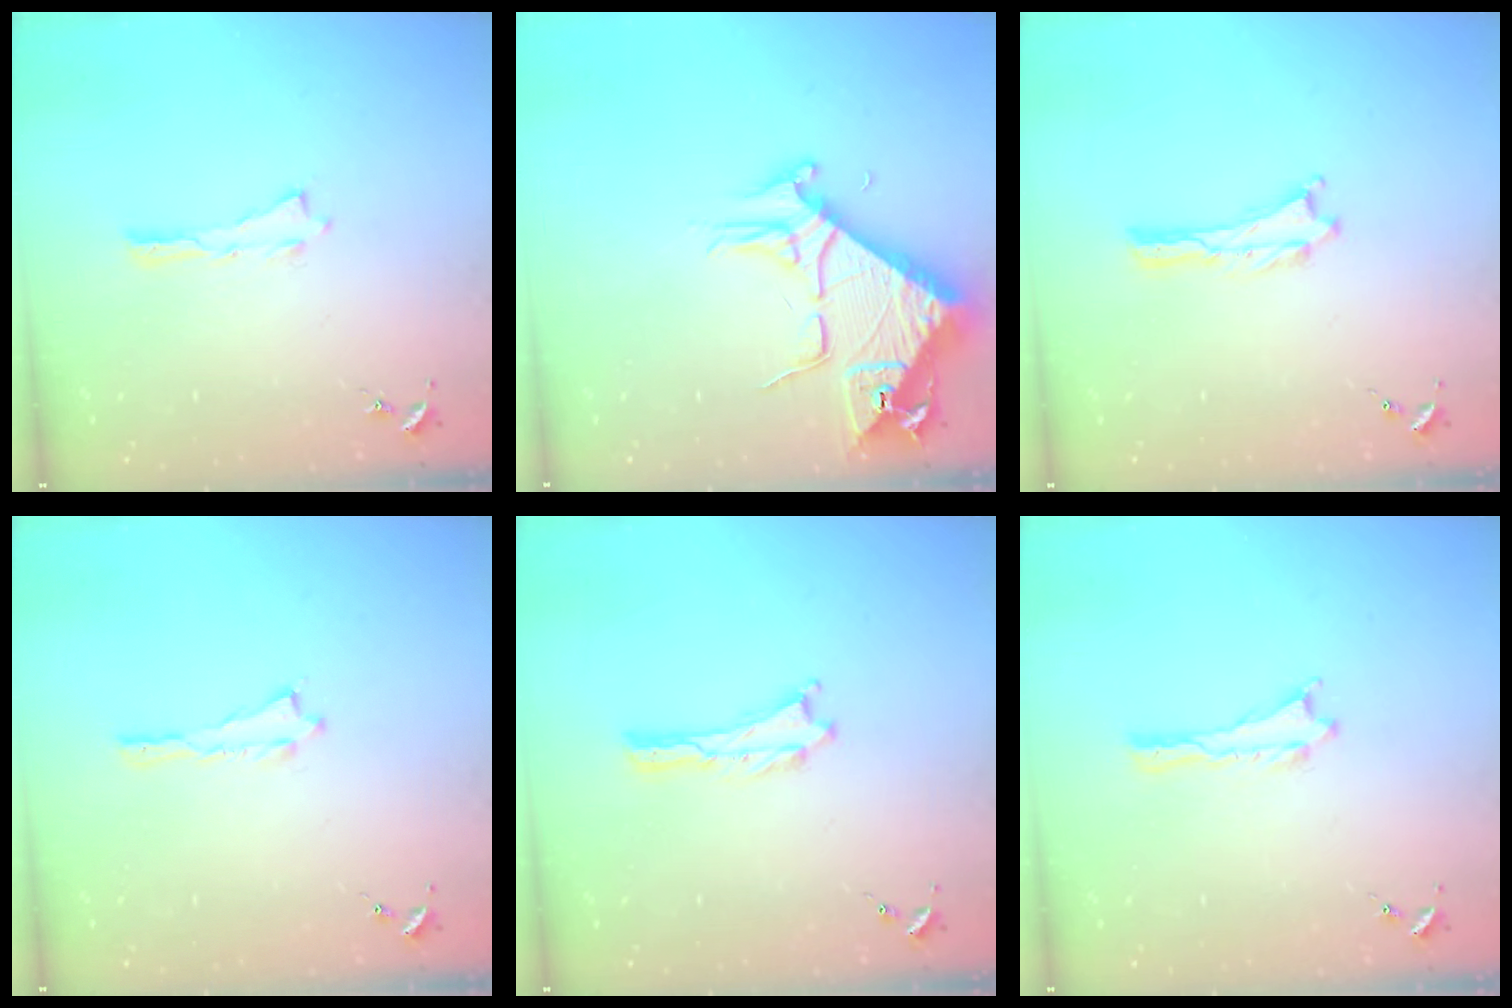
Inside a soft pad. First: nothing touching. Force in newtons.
{"total": 7.9, "press": 7.8, "slide": 1.0}
{"total": 0.0}
{"total": 0.0}
{"total": 0.0}
{"total": 0.0}